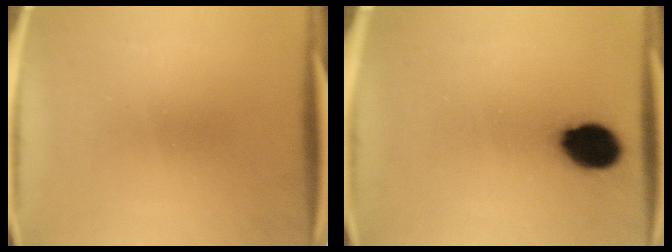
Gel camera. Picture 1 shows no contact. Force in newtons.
{"total": 10.4}